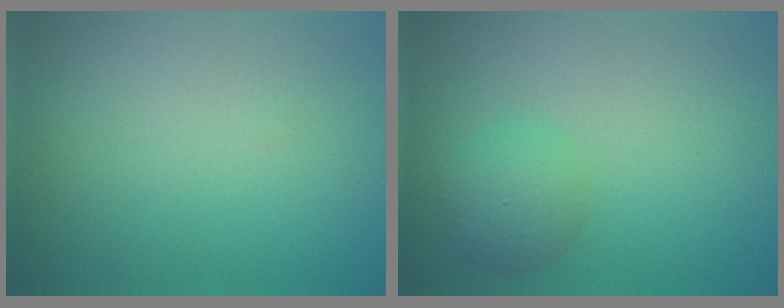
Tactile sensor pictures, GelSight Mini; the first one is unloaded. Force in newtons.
{"total": 2.5, "press": 2.5, "slide": 0.1}